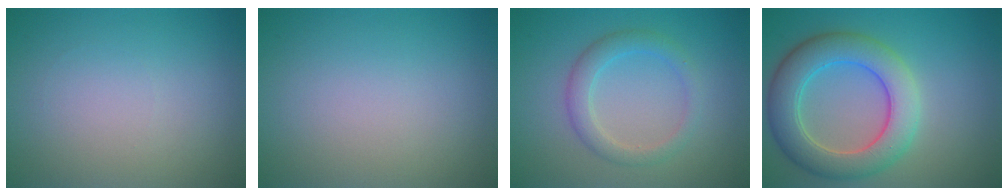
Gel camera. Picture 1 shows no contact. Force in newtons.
{"total": 0.0}
{"total": 2.7, "press": 2.7, "slide": 0.1}
{"total": 6.8, "press": 6.8, "slide": 0.3}